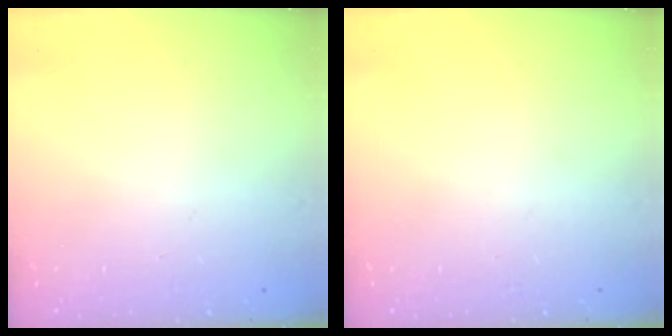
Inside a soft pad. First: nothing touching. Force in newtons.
{"total": 0.0}